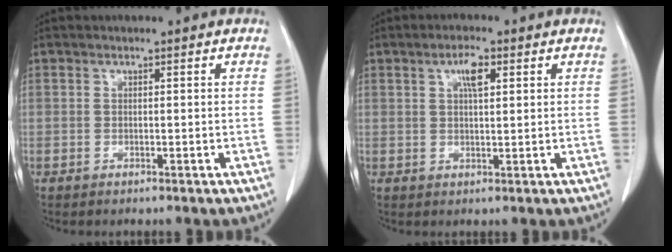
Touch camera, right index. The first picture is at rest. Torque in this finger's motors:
{"motor_torque": [0.20, 0.00, 0.08, 0.06]}